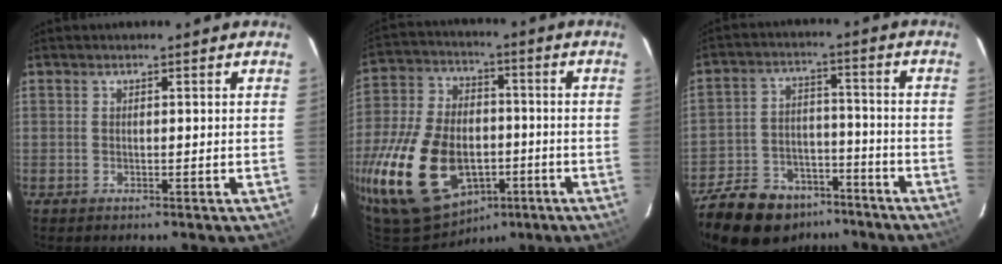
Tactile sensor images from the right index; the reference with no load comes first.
{"total": 23.7, "force": [-8.8, 15.2, 15.9], "torque": [-0.358, -0.005, -0.133]}
{"total": 19.3, "force": [-14.0, 10.6, 8.0], "torque": [-0.197, 0.015, -0.206]}